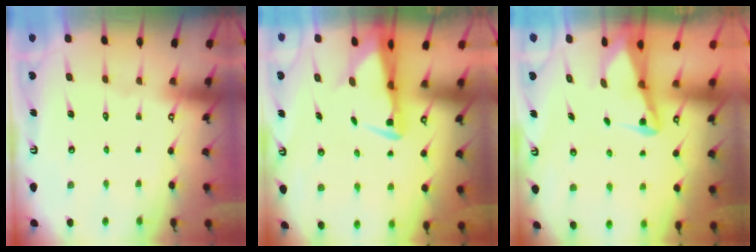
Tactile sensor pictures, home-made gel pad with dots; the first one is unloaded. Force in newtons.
{"total": 3.4, "press": 3.3, "slide": 0.6}
{"total": 3.1, "press": 3.0, "slide": 0.7}